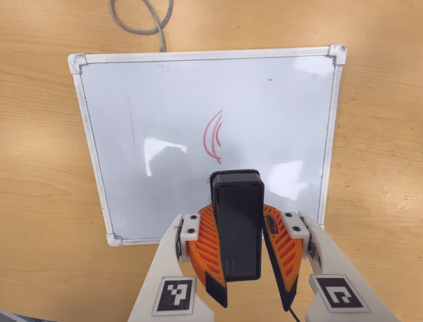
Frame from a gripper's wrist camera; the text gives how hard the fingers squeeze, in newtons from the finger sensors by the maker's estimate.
{"total": 11.2, "left": 10.6, "right": 11.8}